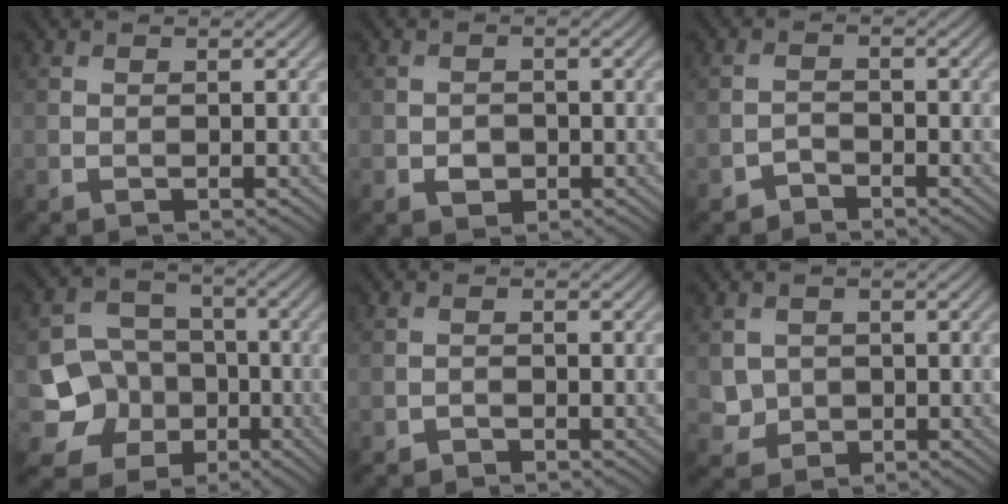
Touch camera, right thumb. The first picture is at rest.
{"total": 1.8, "force": [-0.7, 1.4, 0.9], "torque": [-0.014, -0.005, -0.012]}
{"total": 1.7, "force": [-1.6, 0.6, 0.2], "torque": [-0.002, 0.005, -0.035]}
{"total": 9.5, "force": [-3.1, 8.4, 3.3], "torque": [-0.087, -0.019, -0.078]}
{"total": 0.7, "force": [-0.7, 0.3, 0.1], "torque": [0.001, -0.001, -0.014]}
{"total": 2.7, "force": [0.2, 2.6, 0.7], "torque": [-0.025, -0.009, 0.001]}